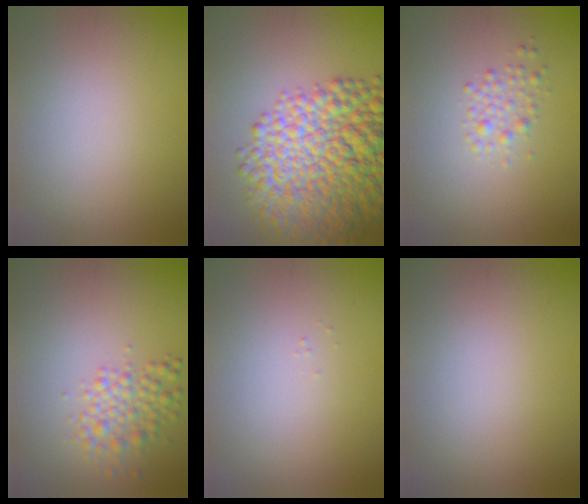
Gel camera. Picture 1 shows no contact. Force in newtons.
{"total": 12.8, "press": 12.8, "slide": 0.4}
{"total": 1.6, "press": 1.6, "slide": 0.1}
{"total": 2.9, "press": 2.9, "slide": 0.0}
{"total": 0.0}
{"total": 0.0}